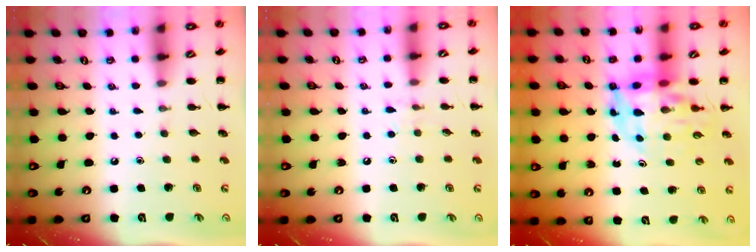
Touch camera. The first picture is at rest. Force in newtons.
{"total": 5.4, "press": 5.0, "slide": 2.1}
{"total": 12.2, "press": 11.6, "slide": 3.7}